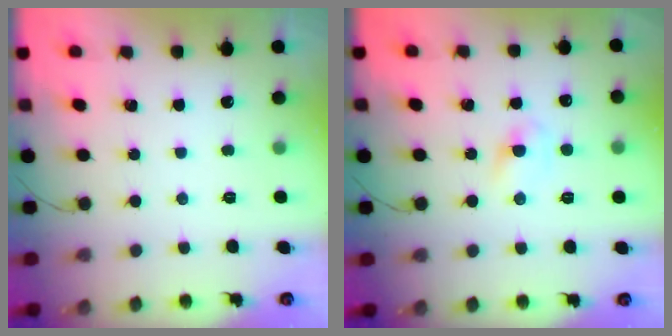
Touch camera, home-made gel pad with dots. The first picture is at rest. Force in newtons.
{"total": 3.0, "press": 2.7, "slide": 1.2}